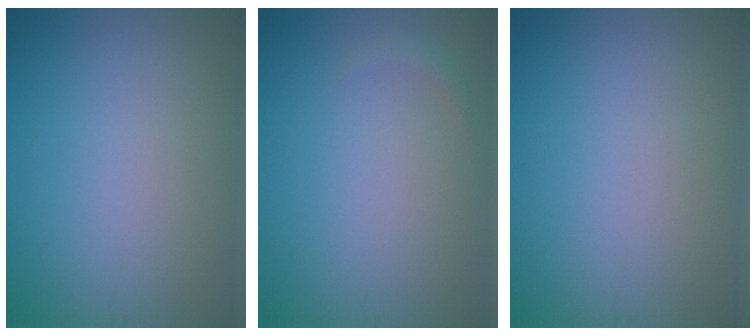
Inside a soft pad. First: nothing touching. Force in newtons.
{"total": 0.7, "press": 0.7, "slide": 0.1}
{"total": 0.0}